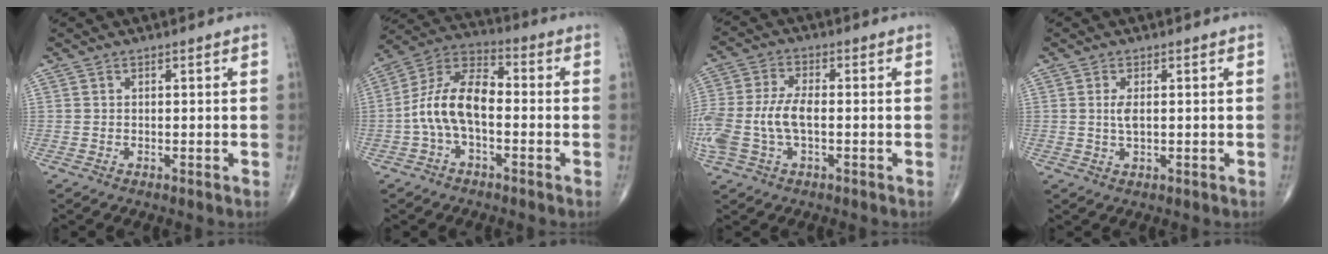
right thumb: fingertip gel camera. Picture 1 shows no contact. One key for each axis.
{"total": 11.8, "fx": -1.9, "fy": 6.2, "fz": 9.9, "tx": -0.188, "ty": 0.042, "tz": -0.044}
{"total": 11.3, "fx": -1.6, "fy": 5.8, "fz": 9.5, "tx": -0.231, "ty": 0.017, "tz": -0.027}
{"total": 2.7, "fx": 0.3, "fy": 1.1, "fz": 2.4, "tx": -0.049, "ty": -0.004, "tz": 0.008}